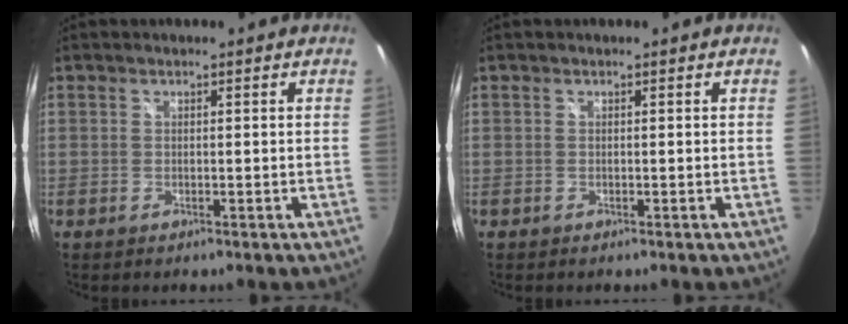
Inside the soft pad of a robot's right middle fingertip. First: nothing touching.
{"total": 0.0}